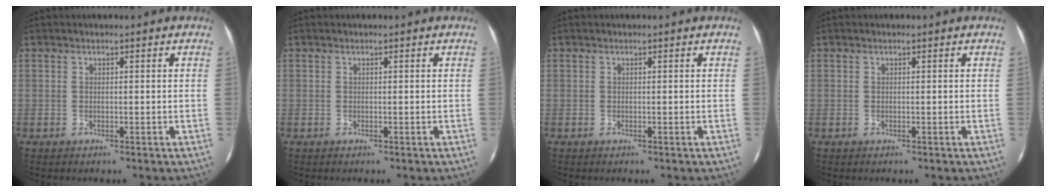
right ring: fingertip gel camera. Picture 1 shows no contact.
{"total": 0.0}
{"total": 0.0}
{"total": 0.0}